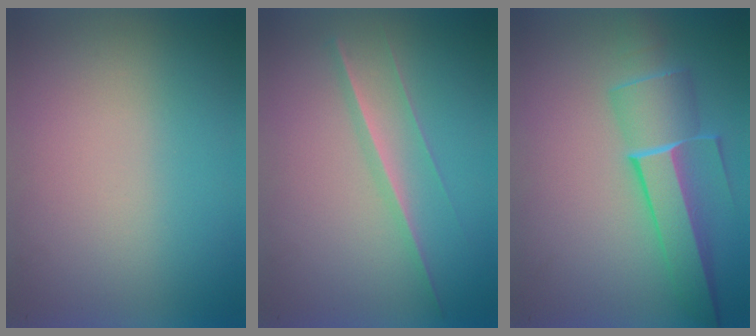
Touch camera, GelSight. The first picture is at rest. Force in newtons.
{"total": 1.3}
{"total": 5.0}